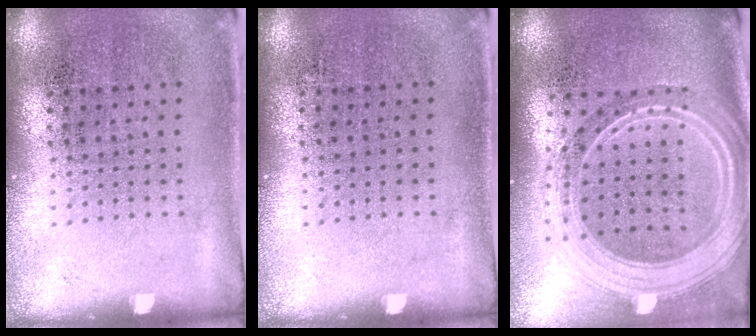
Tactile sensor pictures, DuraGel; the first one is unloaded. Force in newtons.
{"total": 0.0}
{"total": 2.7, "press": 2.2, "slide": 1.5}